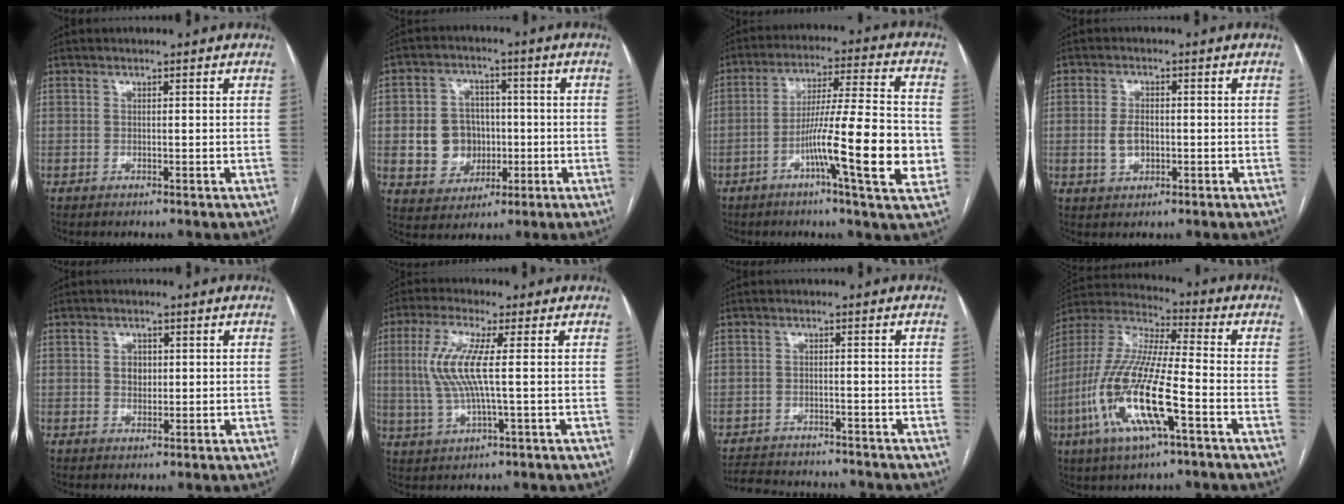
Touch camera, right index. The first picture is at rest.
{"total": 8.6, "force": [-0.8, 7.7, 3.8], "torque": [-0.077, 0.021, -0.004]}
{"total": 15.7, "force": [-4.3, 0.2, 15.1], "torque": [-0.244, -0.005, -0.075]}
{"total": 3.5, "force": [-0.6, 2.1, 2.7], "torque": [-0.056, 0.003, -0.007]}
{"total": 2.2, "force": [0.4, 1.7, 1.3], "torque": [-0.020, 0.001, 0.007]}
{"total": 8.5, "force": [1.0, 1.1, 8.4], "torque": [-0.194, 0.010, 0.020]}
{"total": 11.1, "force": [-10.4, 2.3, 3.0], "torque": [-0.063, 0.004, -0.139]}
{"total": 17.9, "force": [-6.1, 2.8, 16.6], "torque": [-0.362, -0.015, -0.114]}